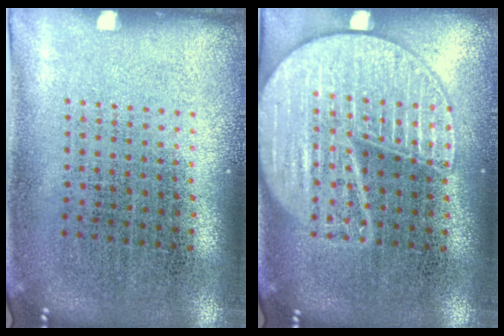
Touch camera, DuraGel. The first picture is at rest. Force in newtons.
{"total": 3.5, "press": 3.5, "slide": 0.3}